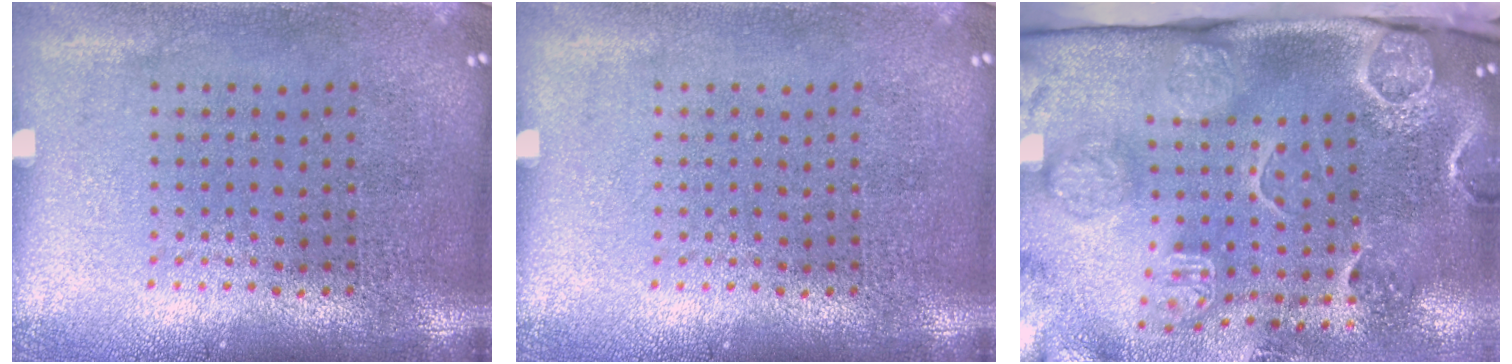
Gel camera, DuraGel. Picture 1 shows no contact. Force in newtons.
{"total": 0.0}
{"total": 4.7, "press": 3.4, "slide": 3.3}